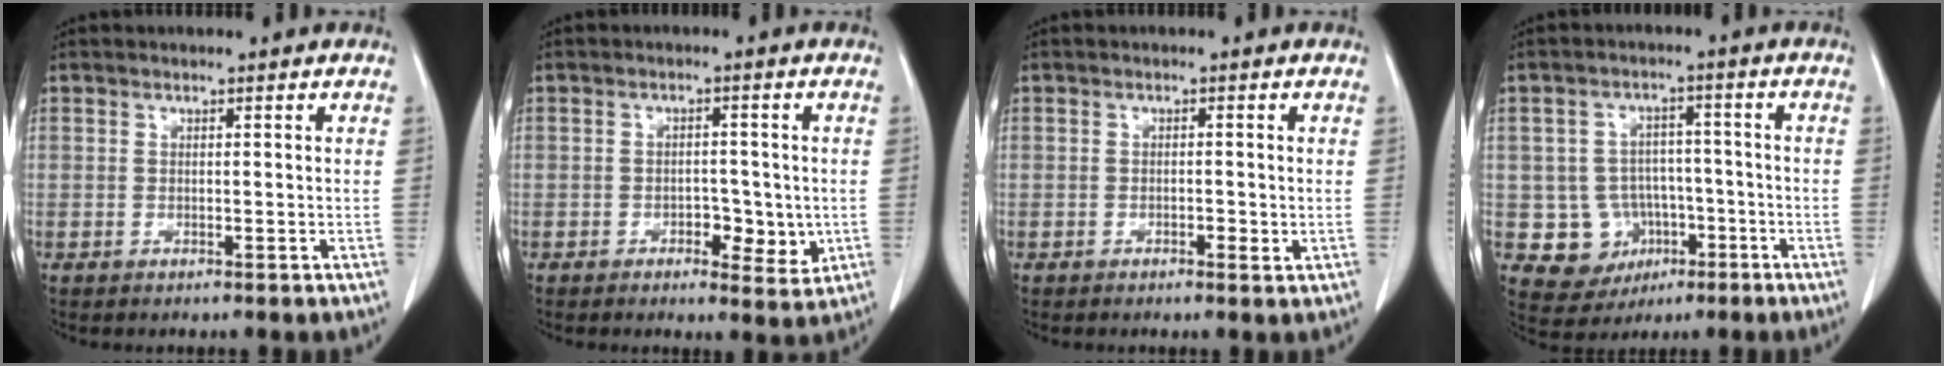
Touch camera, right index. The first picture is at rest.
{"total": 5.3, "force": [-1.3, 2.7, 4.4], "torque": [-0.052, 0.001, -0.011]}
{"total": 1.6, "force": [-0.5, 0.6, 1.4], "torque": [-0.022, 0.000, -0.004]}
{"total": 8.3, "force": [-2.4, 7.7, 1.7], "torque": [-0.032, 0.021, -0.025]}